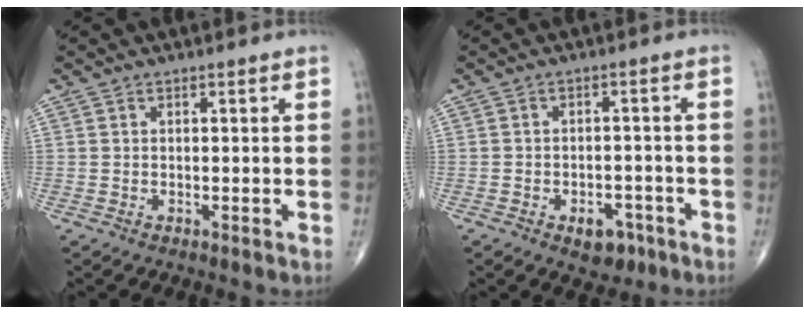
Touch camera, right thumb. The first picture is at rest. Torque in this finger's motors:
{"motor_torque": [1.17, 0.67, 0.08, -0.56, 0.01]}